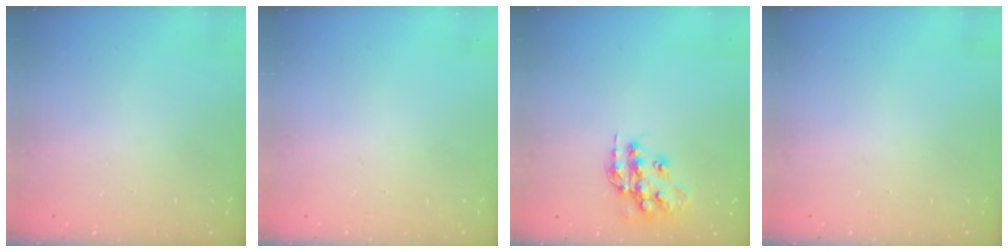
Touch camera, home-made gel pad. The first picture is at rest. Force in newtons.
{"total": 0.0}
{"total": 14.2, "press": 14.2, "slide": 0.9}
{"total": 0.0}